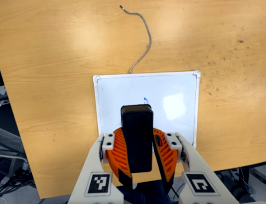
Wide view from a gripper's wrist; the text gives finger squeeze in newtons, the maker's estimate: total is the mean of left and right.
{"total": 11.5, "left": 10.7, "right": 12.3}